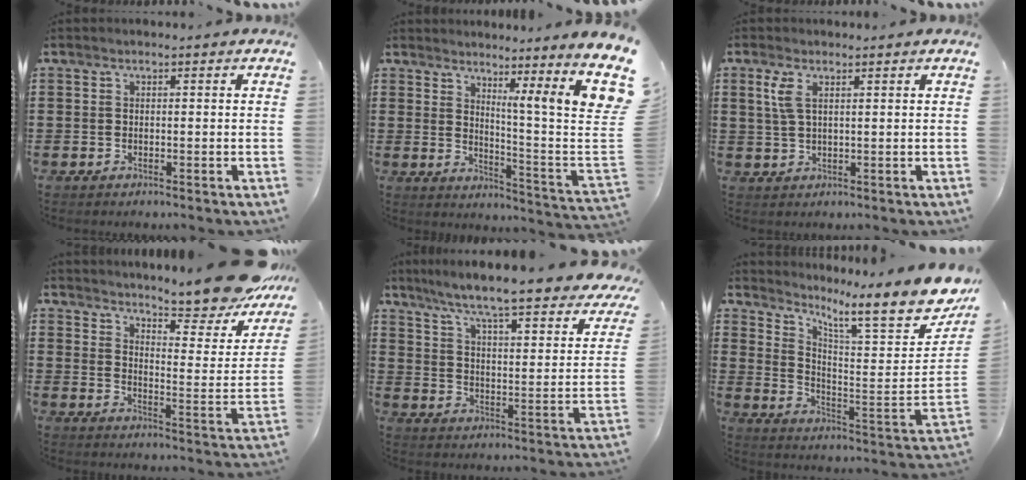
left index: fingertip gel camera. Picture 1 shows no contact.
{"total": 9.4, "force": [5.8, -0.2, 7.4], "torque": [-0.130, -0.053, 0.087]}
{"total": 2.9, "force": [1.4, 1.1, 2.4], "torque": [-0.061, 0.002, 0.021]}
{"total": 10.0, "force": [9.3, 0.1, 3.7], "torque": [-0.060, -0.079, 0.155]}
{"total": 6.7, "force": [5.7, -0.7, 3.4], "torque": [-0.091, -0.052, 0.089]}
{"total": 9.4, "force": [7.7, 0.5, 5.5], "torque": [-0.107, -0.075, 0.114]}